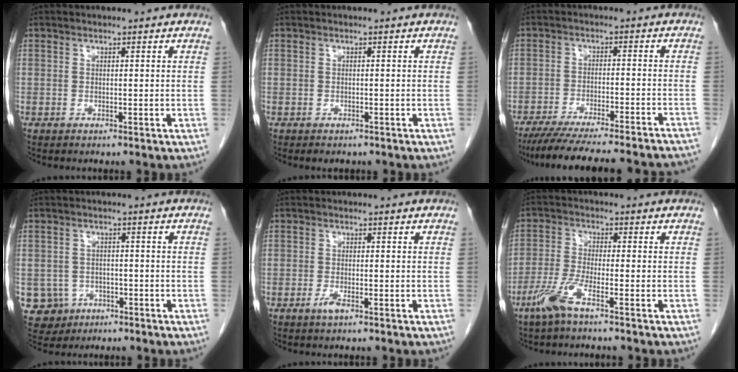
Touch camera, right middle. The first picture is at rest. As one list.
[{"total": 1.6, "force": [-1.2, 0.8, 0.6], "torque": [-0.008, -0.002, -0.012]}, {"total": 22.8, "force": [-20.7, 0.9, 9.6], "torque": [-0.114, -0.037, -0.277]}, {"total": 5.4, "force": [-2.2, 4.9, 0.4], "torque": [-0.012, 0.008, -0.029]}, {"total": 1.5, "force": [-0.9, 0.2, 1.2], "torque": [-0.028, -0.003, -0.017]}, {"total": 5.2, "force": [-3.4, 0.2, 4.0], "torque": [-0.094, -0.008, -0.075]}]